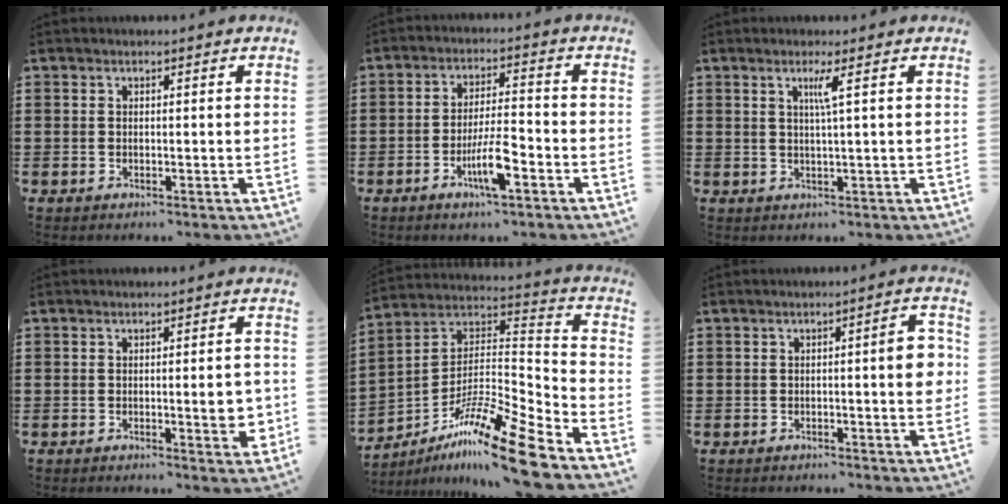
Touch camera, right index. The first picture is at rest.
{"total": 6.7, "force": [-3.2, 1.3, 5.8], "torque": [-0.113, -0.006, -0.059]}
{"total": 2.7, "force": [0.9, -0.6, 2.4], "torque": [-0.049, -0.005, 0.011]}
{"total": 3.9, "force": [-0.9, 1.2, 3.5], "torque": [-0.040, -0.003, -0.018]}
{"total": 14.4, "force": [-11.0, 0.6, 9.3], "torque": [-0.154, 0.026, -0.201]}
{"total": 3.9, "force": [-0.4, 0.7, 3.8], "torque": [-0.048, -0.003, -0.013]}